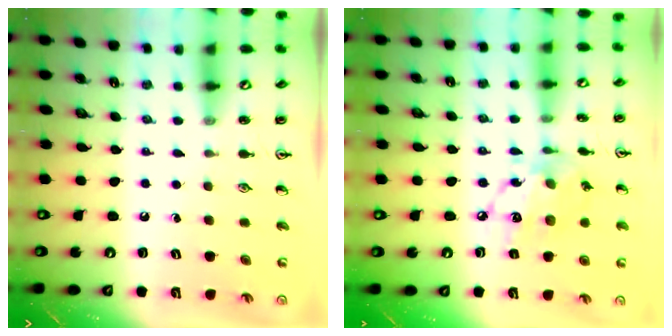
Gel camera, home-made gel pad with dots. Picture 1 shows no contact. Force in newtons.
{"total": 12.8, "press": 12.8, "slide": 0.8}